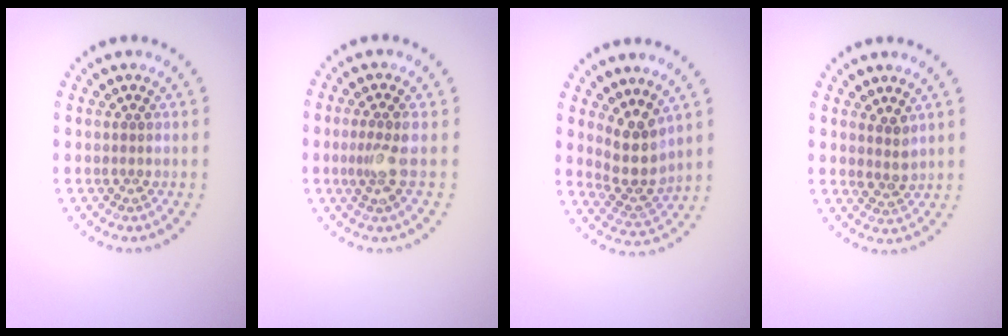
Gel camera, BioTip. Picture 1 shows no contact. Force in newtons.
{"total": 2.1, "press": 1.6, "slide": 1.3}
{"total": 3.7, "press": 3.1, "slide": 2.1}
{"total": 1.7, "press": 1.4, "slide": 0.9}